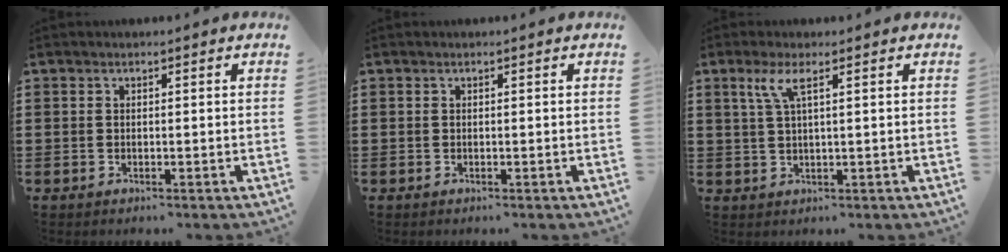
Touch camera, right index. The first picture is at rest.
{"total": 0.0}
{"total": 3.6, "force": [1.5, 0.5, 3.2], "torque": [-0.076, 0.002, 0.022]}